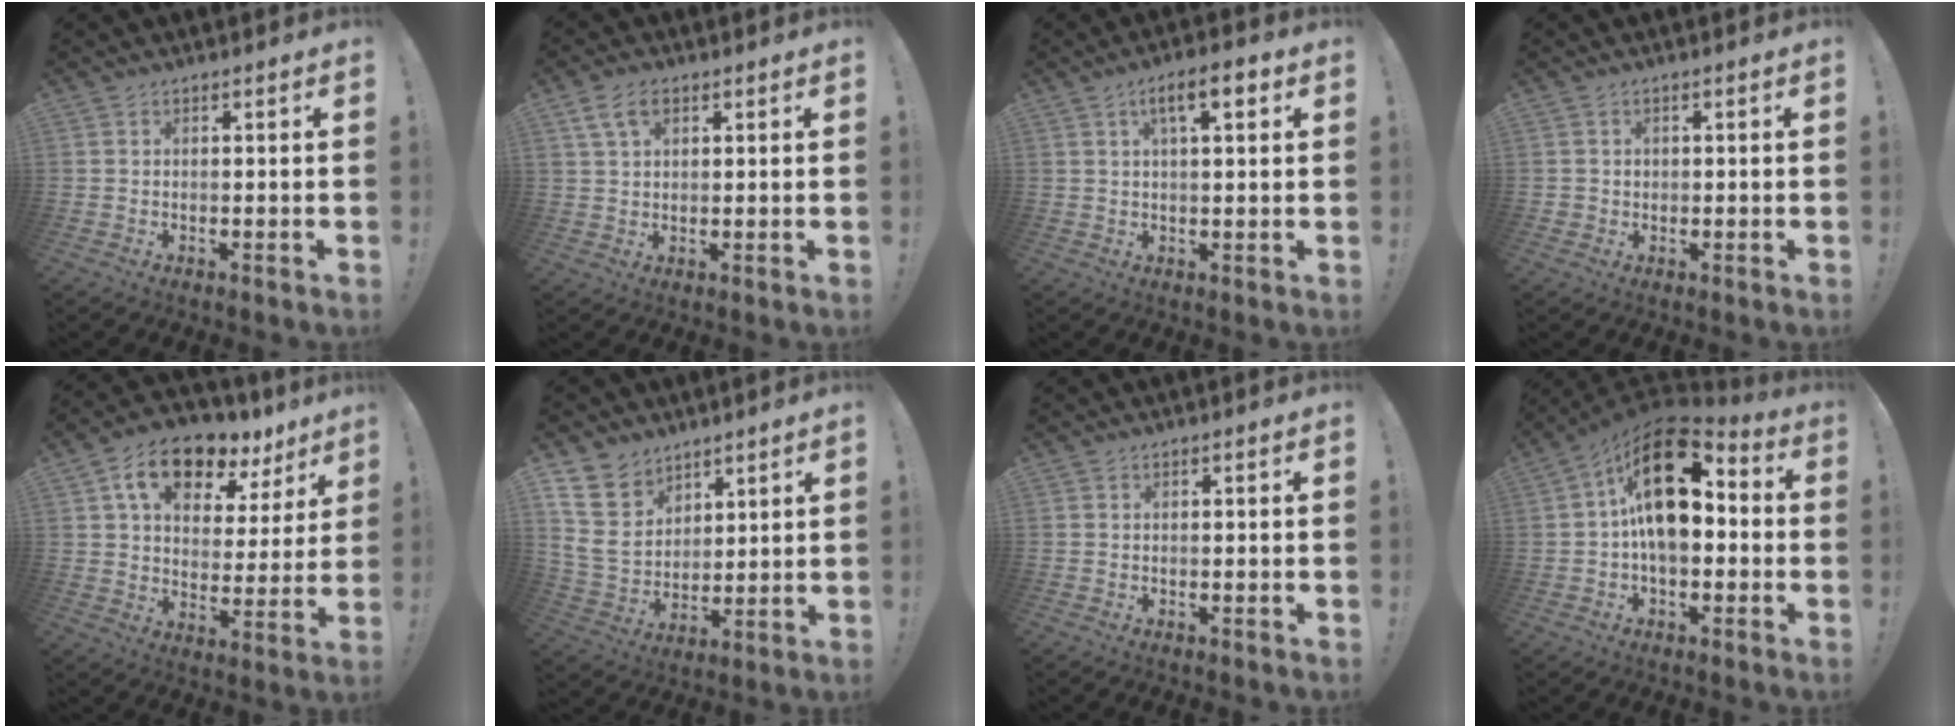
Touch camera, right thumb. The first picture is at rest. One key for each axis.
{"total": 6.8, "fx": 3.3, "fy": 4.1, "fz": 4.3, "tx": -0.074, "ty": 0.000, "tz": 0.064}
{"total": 7.3, "fx": 2.9, "fy": 2.1, "fz": 6.3, "tx": -0.087, "ty": -0.005, "tz": 0.040}
{"total": 1.8, "fx": 0.2, "fy": 1.7, "fz": 0.5, "tx": -0.001, "ty": -0.002, "tz": 0.002}
{"total": 14.4, "fx": 8.5, "fy": 8.4, "fz": 8.0, "tx": -0.135, "ty": -0.042, "tz": 0.156}
{"total": 15.1, "fx": 8.3, "fy": 11.0, "fz": 6.4, "tx": -0.126, "ty": -0.054, "tz": 0.163}
{"total": 0.0}
{"total": 20.4, "fx": 4.3, "fy": 11.7, "fz": 16.2, "tx": -0.251, "ty": -0.009, "tz": 0.081}